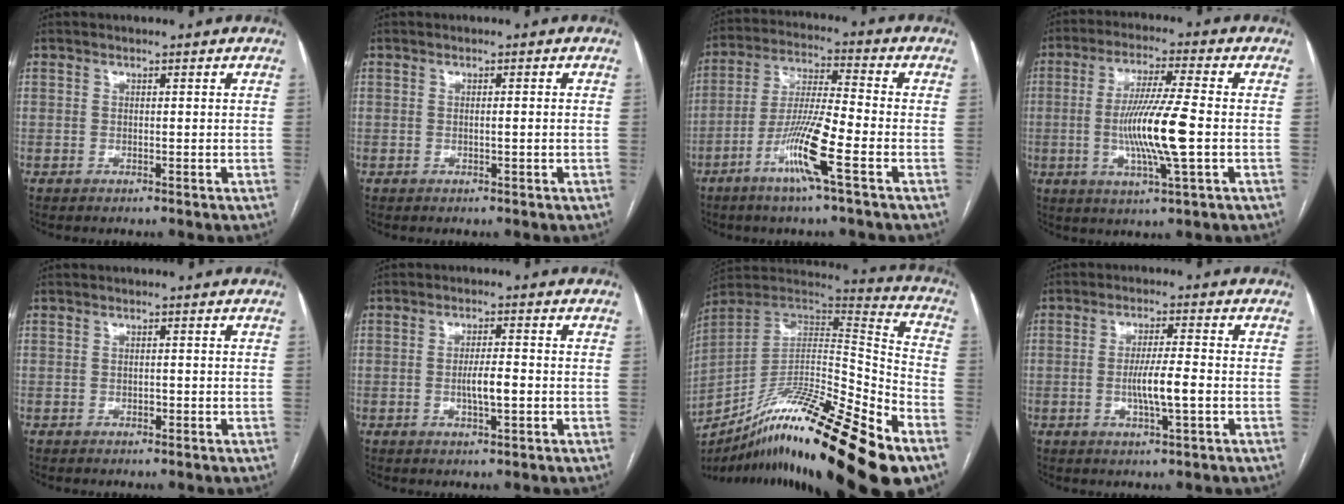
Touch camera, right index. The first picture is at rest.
{"total": 0.9, "force": [-0.2, -0.1, 0.8], "torque": [-0.014, -0.001, 0.000]}
{"total": 11.2, "force": [-5.2, -0.2, 10.0], "torque": [-0.195, -0.010, -0.105]}
{"total": 11.6, "force": [-1.5, 0.1, 11.5], "torque": [-0.223, -0.009, -0.033]}
{"total": 0.6, "force": [-0.3, 0.3, 0.4], "torque": [-0.009, 0.001, -0.005]}
{"total": 4.0, "force": [-0.8, 0.6, 3.9], "torque": [-0.070, -0.002, -0.012]}
{"total": 27.5, "force": [-17.9, 2.1, 20.8], "torque": [-0.300, -0.019, -0.313]}
{"total": 5.8, "force": [-1.2, 0.2, 5.6], "torque": [-0.107, -0.008, -0.022]}